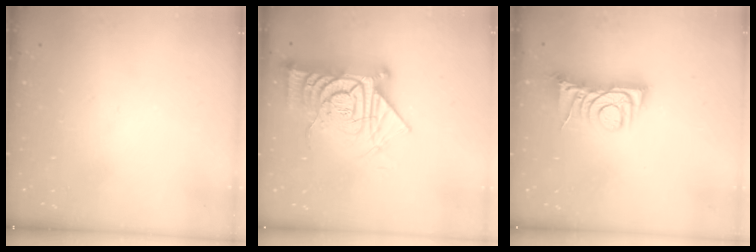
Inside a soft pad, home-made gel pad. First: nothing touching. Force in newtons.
{"total": 19.4, "press": 19.3, "slide": 2.0}
{"total": 6.8, "press": 6.8, "slide": 0.8}